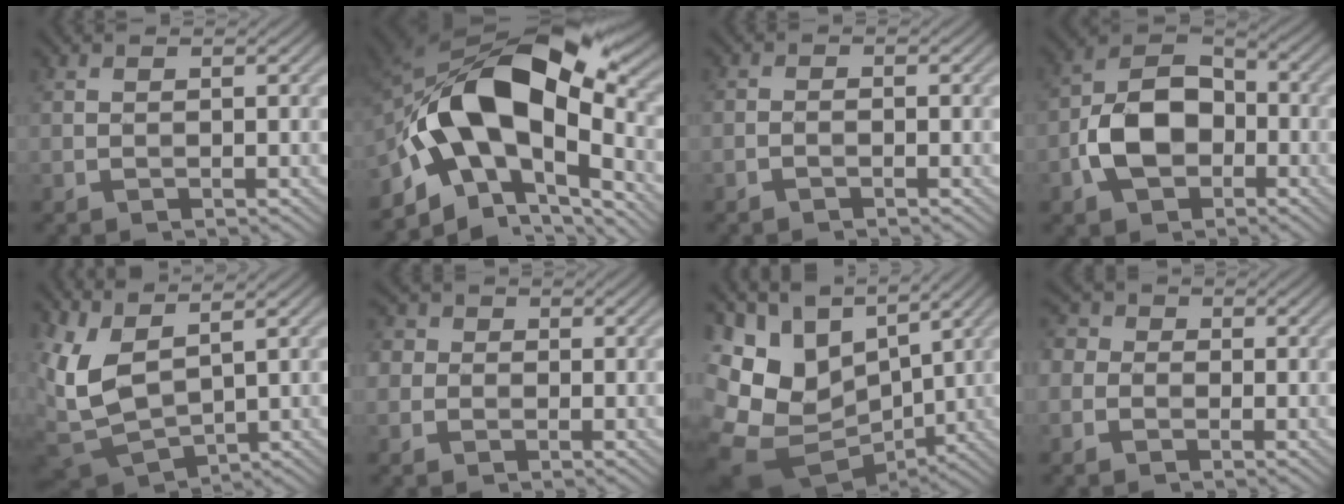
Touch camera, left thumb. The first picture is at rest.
{"total": 16.0, "force": [-3.1, 9.4, 12.7], "torque": [-0.195, 0.005, -0.068]}
{"total": 0.8, "force": [-0.6, 0.3, 0.4], "torque": [-0.005, 0.002, -0.014]}
{"total": 9.8, "force": [-2.9, 6.5, 6.7], "torque": [-0.135, 0.002, -0.065]}
{"total": 9.0, "force": [3.1, 4.3, 7.3], "torque": [-0.199, -0.010, 0.065]}
{"total": 3.7, "force": [0.0, 3.5, 1.1], "torque": [-0.018, 0.012, -0.037]}
{"total": 14.1, "force": [0.7, 9.9, 10.0], "torque": [-0.224, -0.014, 0.044]}
{"total": 3.7, "force": [-1.4, 3.1, 1.4], "torque": [-0.037, 0.004, -0.043]}